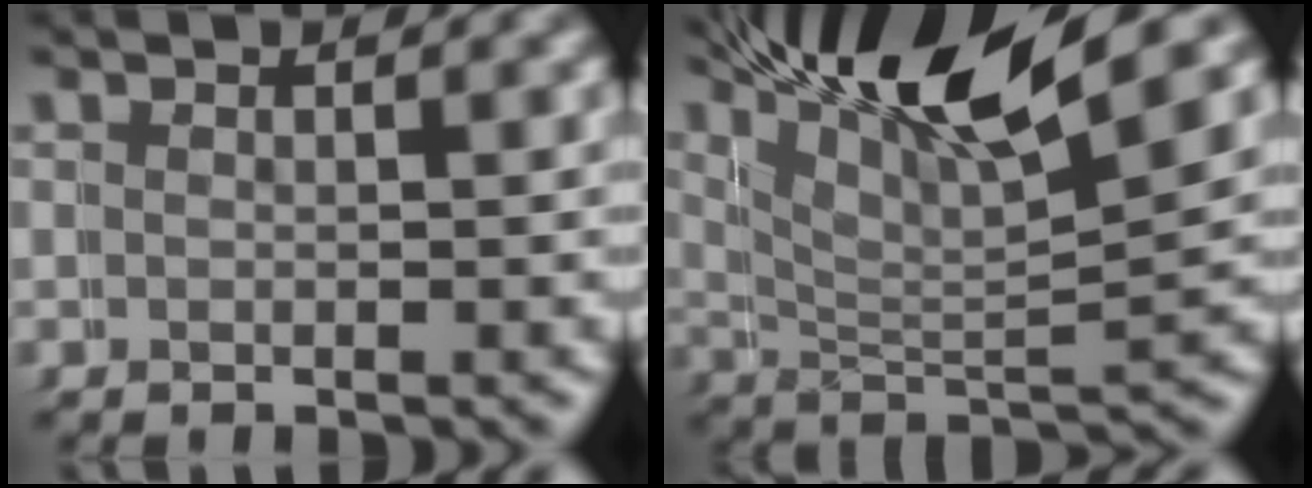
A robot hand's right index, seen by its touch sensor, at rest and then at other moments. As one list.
[{"total": 11.1, "force": [7.3, 3.8, 7.5], "torque": [-0.130, 0.015, 0.115]}]